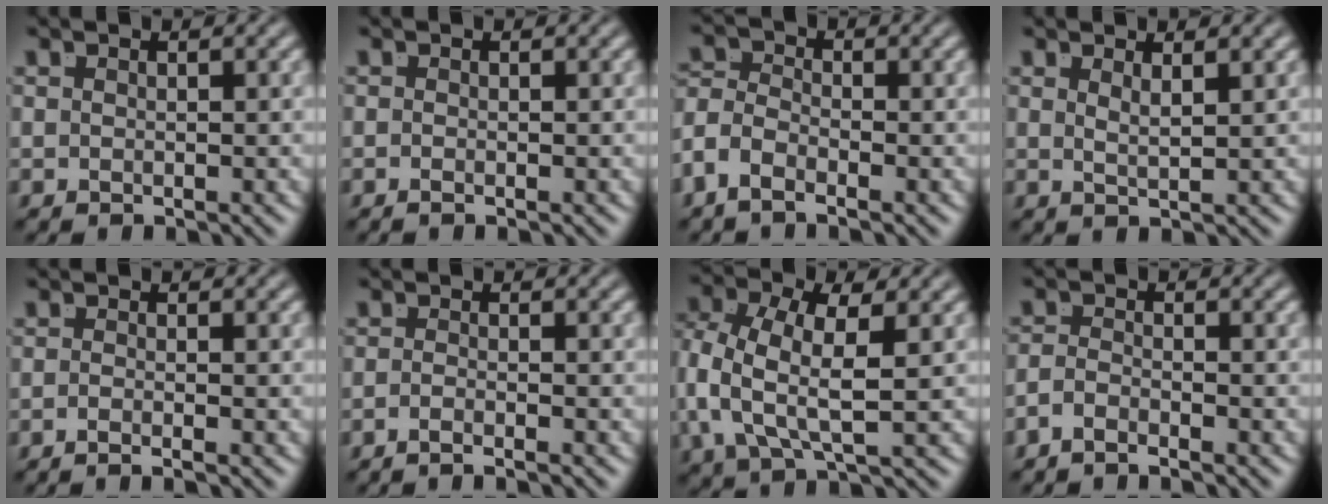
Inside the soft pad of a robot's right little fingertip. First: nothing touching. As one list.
[{"total": 0.7, "force": [-0.6, -0.4, 0.2], "torque": [0.001, -0.002, -0.008]}, {"total": 3.5, "force": [-1.7, 2.4, 1.8], "torque": [-0.049, -0.020, -0.028]}, {"total": 1.7, "force": [1.0, -1.2, 0.8], "torque": [-0.012, -0.011, 0.028]}, {"total": 1.6, "force": [-1.3, -0.7, 0.8], "torque": [-0.010, -0.001, -0.025]}, {"total": 2.0, "force": [-1.7, -0.7, 0.8], "torque": [-0.011, -0.003, -0.032]}, {"total": 6.0, "force": [0.2, 3.5, 4.9], "torque": [-0.128, -0.031, 0.014]}, {"total": 2.0, "force": [-1.9, 0.1, 0.6], "torque": [-0.013, -0.013, -0.031]}]